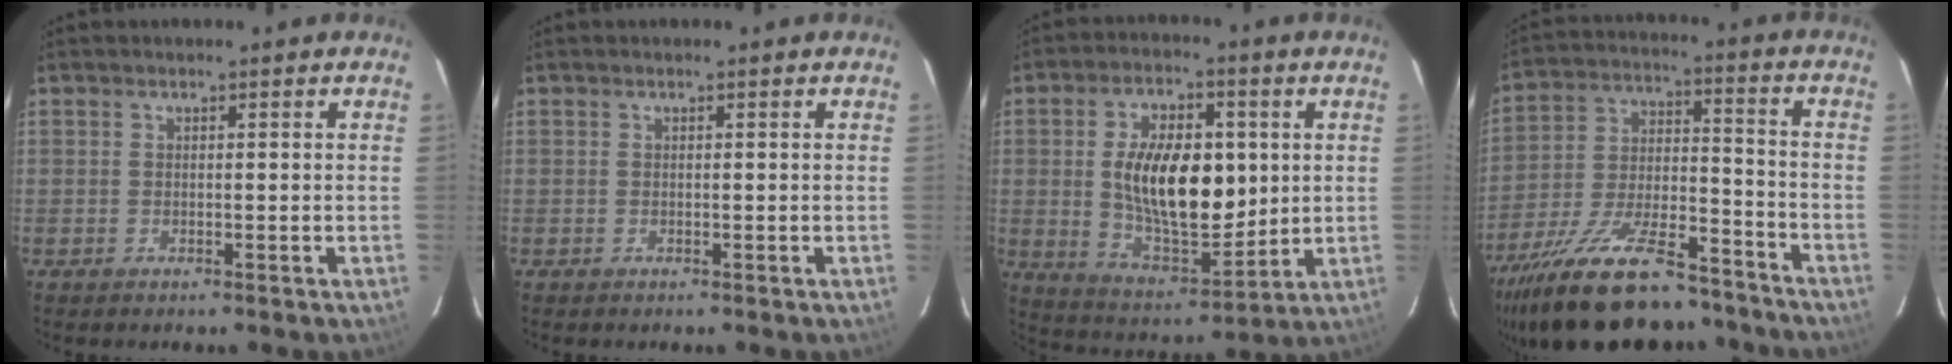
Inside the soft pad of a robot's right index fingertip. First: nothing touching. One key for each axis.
{"total": 0.0}
{"total": 16.9, "fx": 1.9, "fy": 8.6, "fz": 14.5, "tx": -0.253, "ty": 0.001, "tz": 0.043}
{"total": 24.9, "fx": -19.5, "fy": 8.2, "fz": 13.0, "tx": -0.245, "ty": -0.017, "tz": -0.301}